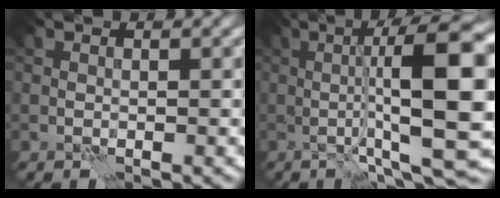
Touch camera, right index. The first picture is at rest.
{"total": 15.1, "force": [0.5, 3.2, 14.7], "torque": [-0.184, 0.018, 0.005]}